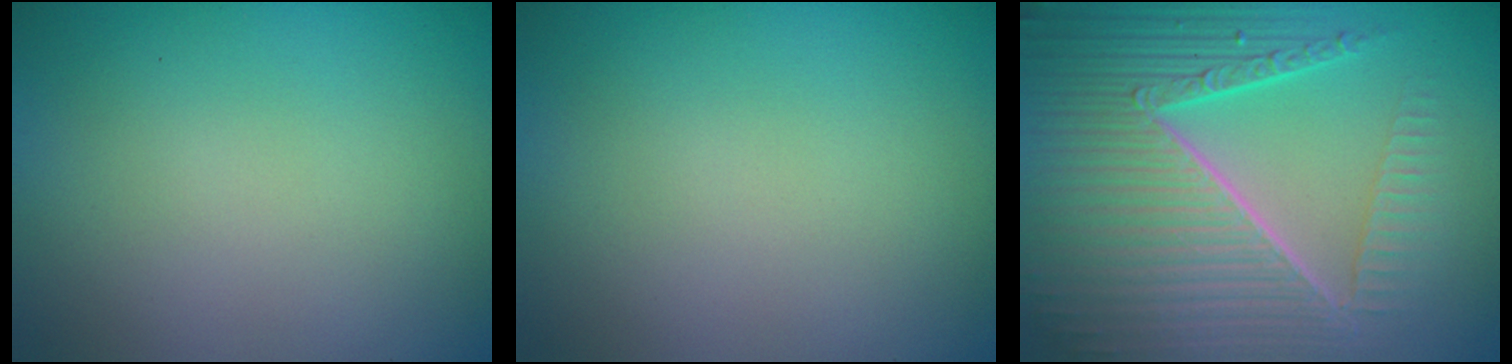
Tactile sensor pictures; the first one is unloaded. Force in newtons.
{"total": 0.0}
{"total": 10.4, "press": 6.7, "slide": 7.9}